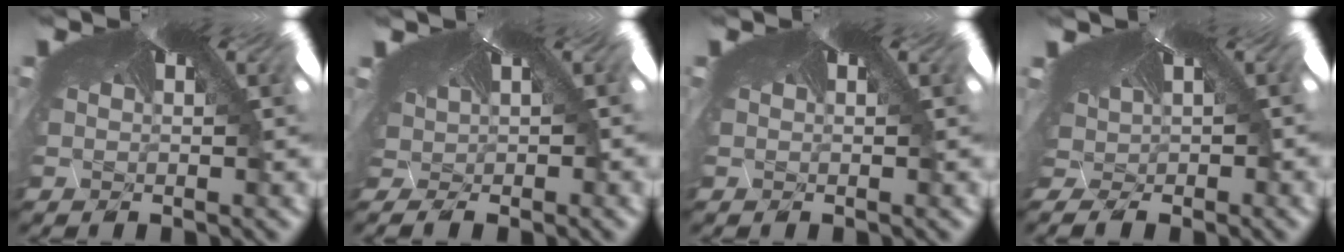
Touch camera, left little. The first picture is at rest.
{"total": 1.3, "force": [-0.6, 0.2, 1.1], "torque": [-0.042, -0.006, 0.006]}
{"total": 0.0}
{"total": 1.8, "force": [-1.2, 0.1, 1.4], "torque": [-0.045, -0.013, 0.003]}